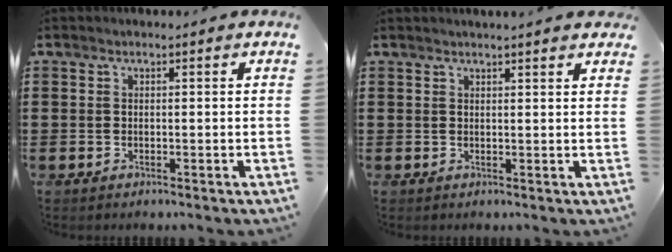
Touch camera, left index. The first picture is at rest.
{"total": 1.5, "force": [1.4, -0.1, 0.5], "torque": [-0.012, 0.000, 0.028]}